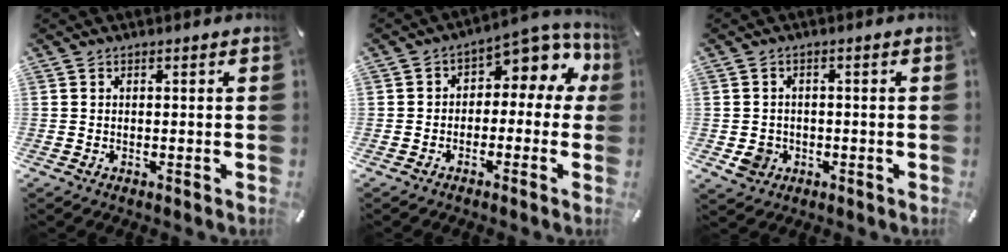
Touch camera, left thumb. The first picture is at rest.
{"total": 7.2, "force": [1.8, 4.8, 4.9], "torque": [-0.066, -0.017, 0.030]}
{"total": 4.3, "force": [-1.3, 3.9, 1.3], "torque": [-0.025, -0.001, -0.025]}